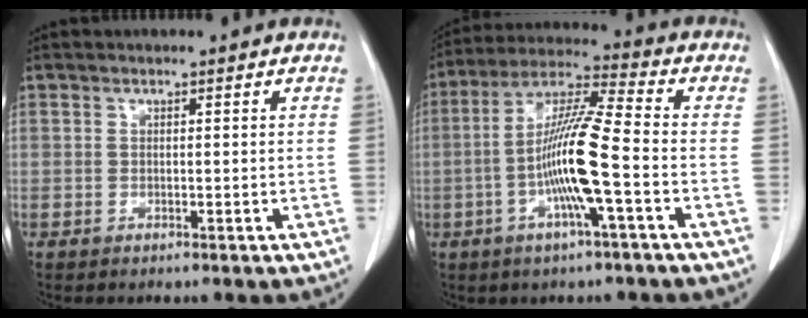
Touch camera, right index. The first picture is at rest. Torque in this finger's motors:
{"motor_torque": [1.96, -0.18, 0.99, 0.16]}